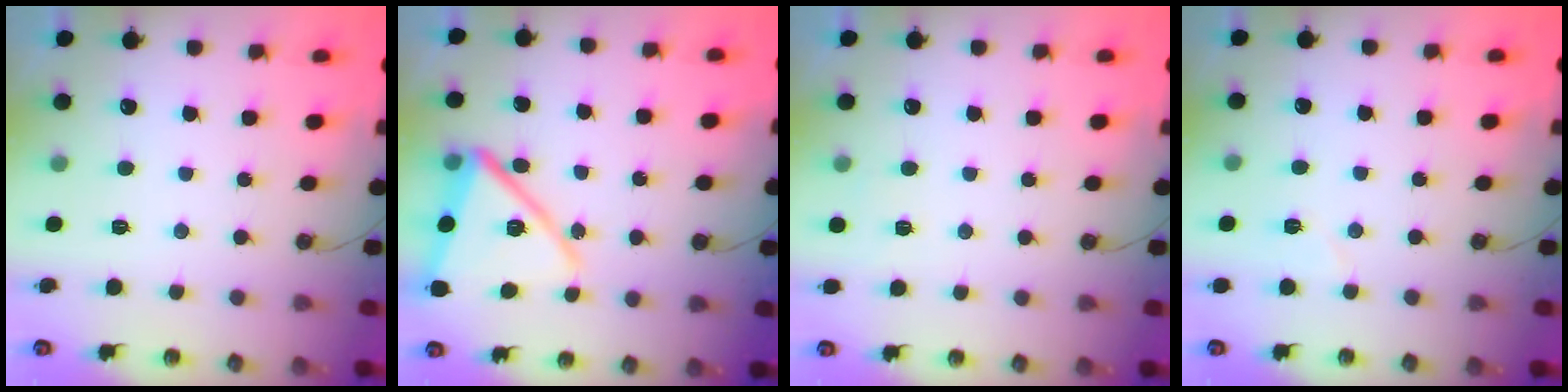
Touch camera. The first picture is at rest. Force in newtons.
{"total": 16.9, "press": 16.7, "slide": 2.4}
{"total": 2.9, "press": 2.9, "slide": 0.2}
{"total": 5.3, "press": 4.4, "slide": 2.8}